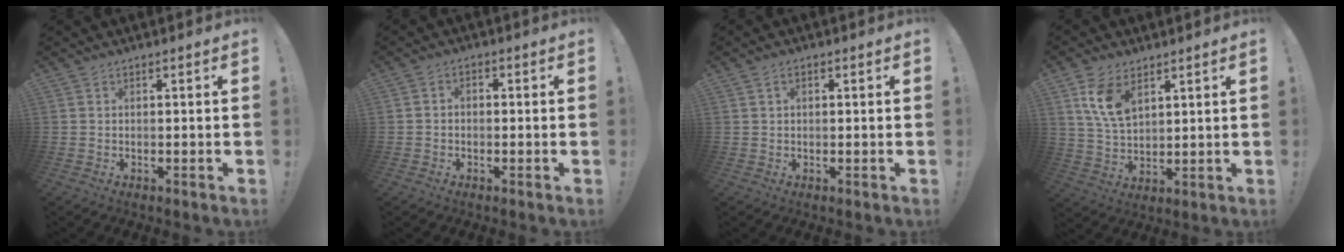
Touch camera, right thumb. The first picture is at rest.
{"total": 2.0, "force": [-1.2, 1.2, 1.0], "torque": [-0.014, 0.009, -0.023]}
{"total": 1.5, "force": [0.4, 1.0, 1.0], "torque": [-0.013, 0.002, 0.005]}
{"total": 9.9, "force": [5.2, 5.7, 6.1], "torque": [-0.113, -0.015, 0.099]}